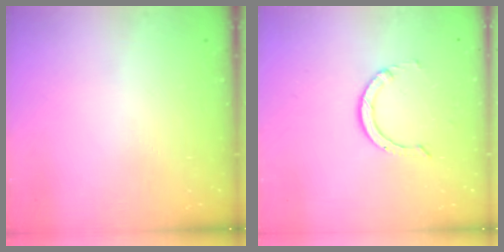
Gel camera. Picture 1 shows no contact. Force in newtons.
{"total": 2.8, "press": 2.8, "slide": 0.2}